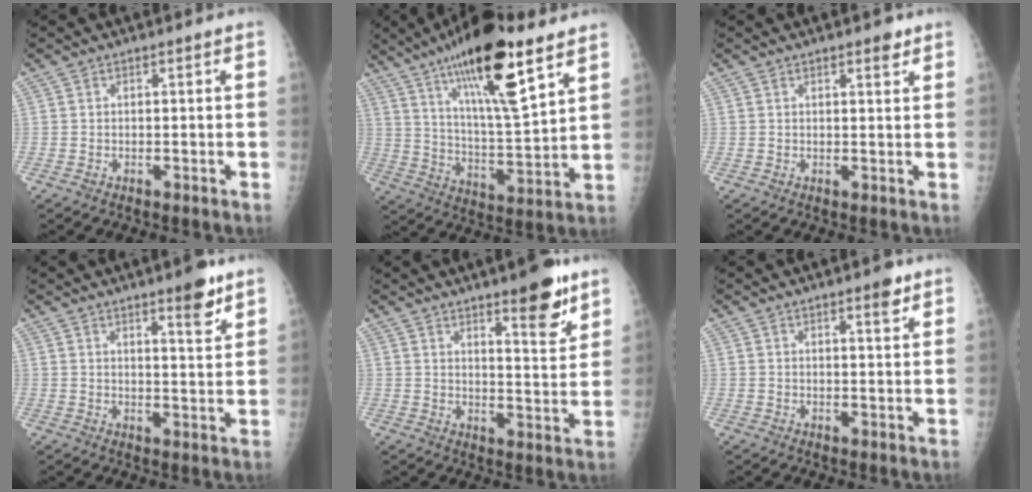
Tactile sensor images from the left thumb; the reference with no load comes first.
{"total": 20.0, "force": [11.7, 4.5, 15.5], "torque": [-0.246, -0.053, 0.202]}
{"total": 2.2, "force": [1.5, 0.7, 1.5], "torque": [-0.011, -0.008, 0.020]}
{"total": 6.4, "force": [4.3, 1.1, 4.6], "torque": [-0.054, -0.029, 0.059]}
{"total": 10.1, "force": [6.6, 2.4, 7.3], "torque": [-0.082, -0.045, 0.094]}
{"total": 3.2, "force": [2.1, 0.7, 2.3], "torque": [-0.025, -0.013, 0.028]}